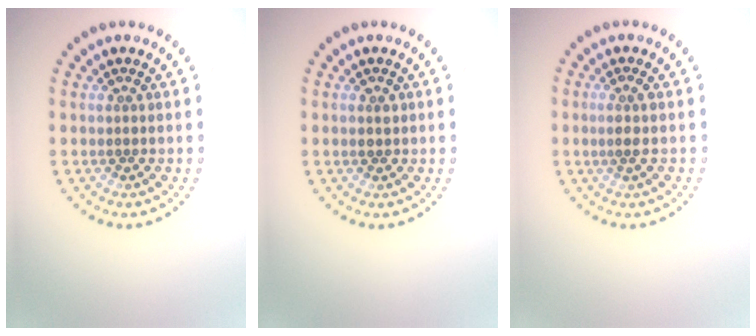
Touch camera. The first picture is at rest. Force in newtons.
{"total": 1.0, "press": 1.0, "slide": 0.1}
{"total": 1.1, "press": 0.8, "slide": 0.8}